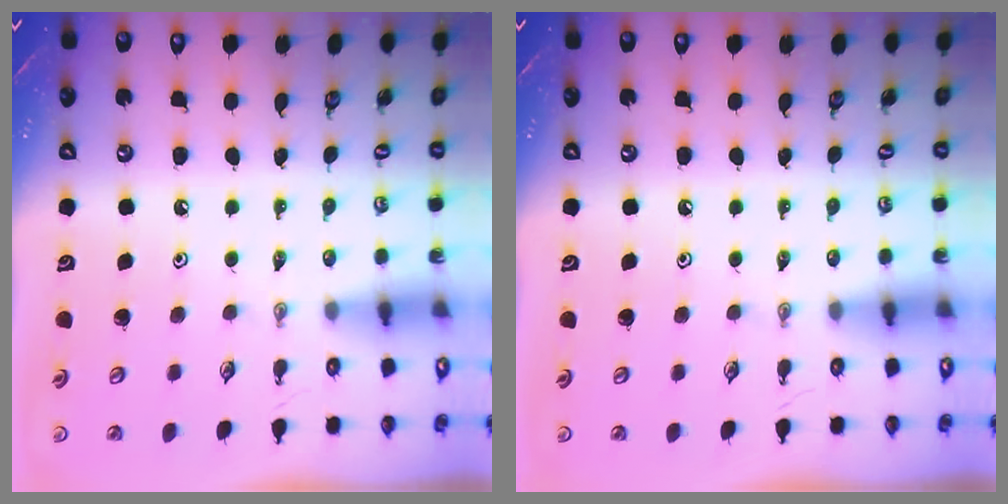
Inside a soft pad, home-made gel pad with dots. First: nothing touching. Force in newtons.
{"total": 0.0}